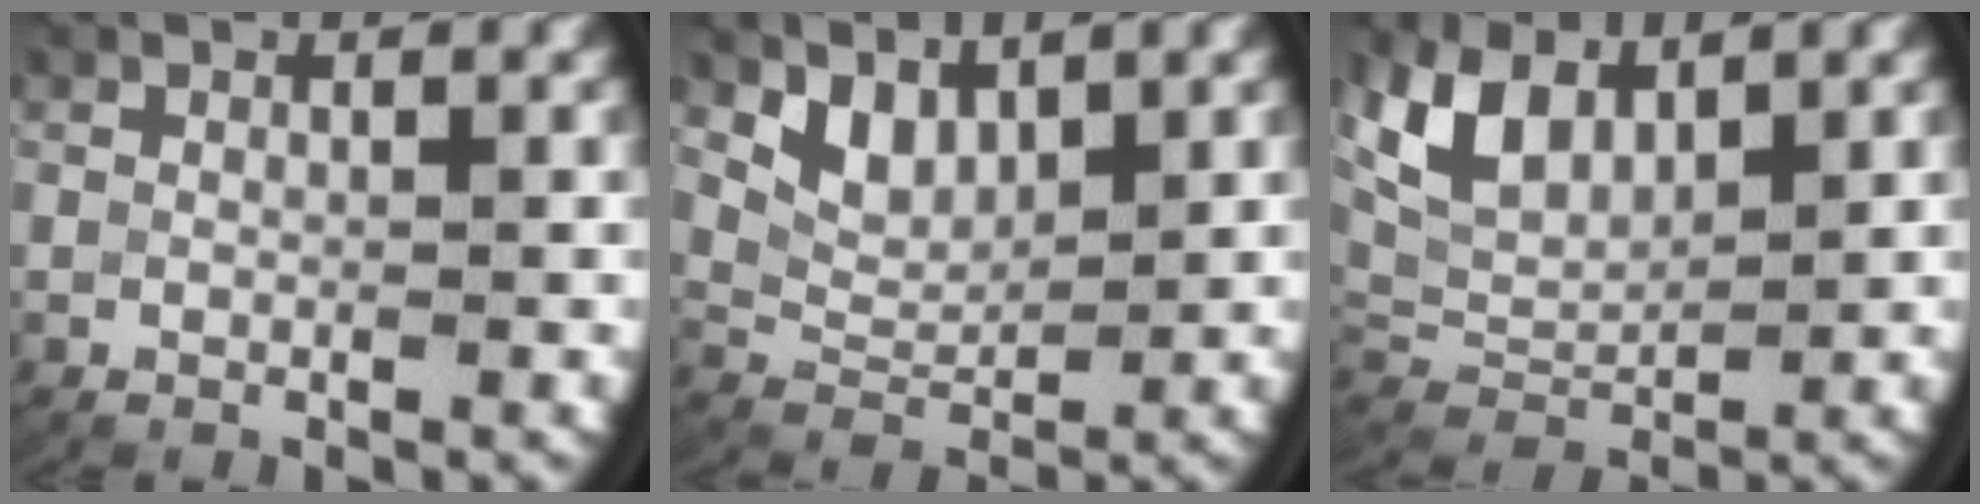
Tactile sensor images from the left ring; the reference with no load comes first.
{"total": 4.3, "force": [2.2, 2.9, 2.3], "torque": [-0.061, -0.013, 0.046]}
{"total": 7.6, "force": [2.7, 5.3, 4.7], "torque": [-0.123, -0.013, 0.058]}